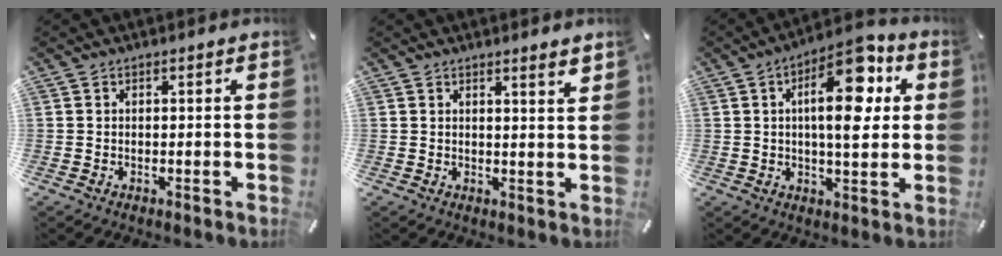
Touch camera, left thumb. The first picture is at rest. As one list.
[{"total": 2.6, "force": [2.2, -0.4, 1.3], "torque": [-0.022, -0.018, 0.036]}, {"total": 15.7, "force": [5.0, 6.3, 13.5], "torque": [-0.203, -0.018, 0.076]}]